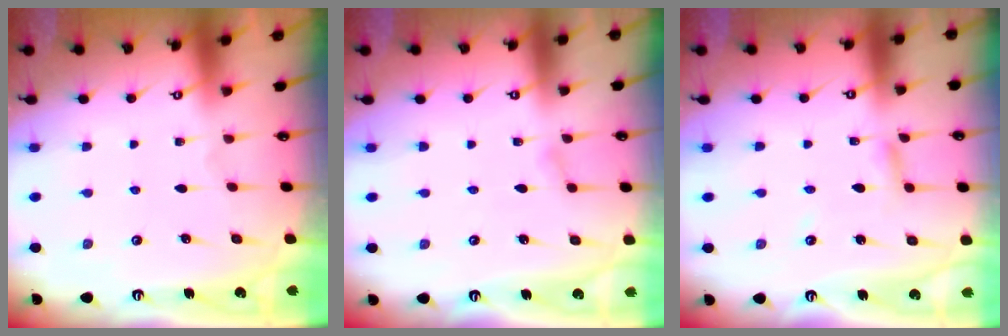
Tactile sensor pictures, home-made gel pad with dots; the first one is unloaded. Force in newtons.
{"total": 2.8, "press": 2.8, "slide": 0.2}
{"total": 3.4, "press": 3.4, "slide": 0.1}